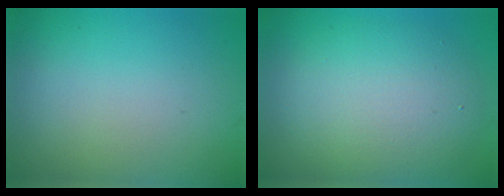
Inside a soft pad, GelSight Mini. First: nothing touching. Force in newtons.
{"total": 7.1, "press": 7.1, "slide": 0.1}